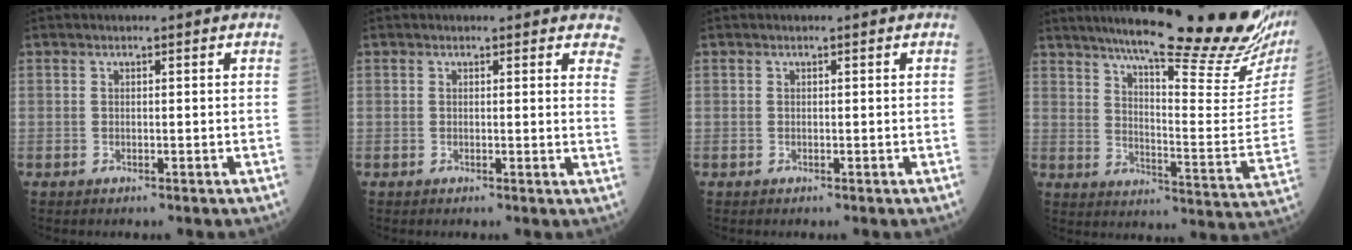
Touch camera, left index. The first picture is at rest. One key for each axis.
{"total": 8.4, "fx": 7.7, "fy": 2.3, "fz": 2.5, "tx": 0.002, "ty": -0.025, "tz": 0.056}
{"total": 0.0}
{"total": 28.3, "fx": 23.0, "fy": 1.5, "fz": 16.5, "tx": -0.238, "ty": -0.070, "tz": 0.297}